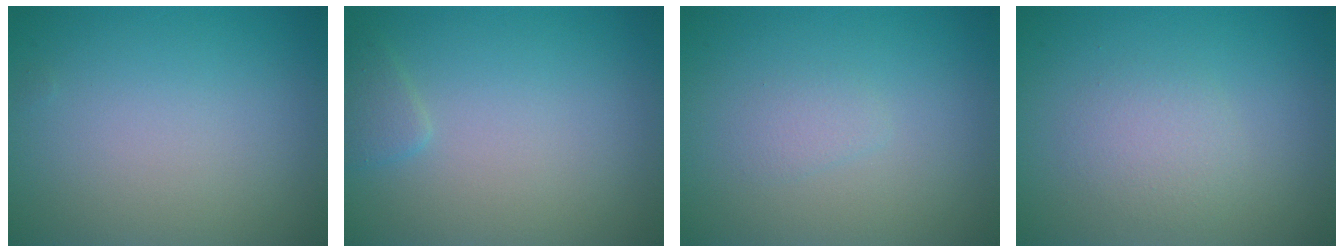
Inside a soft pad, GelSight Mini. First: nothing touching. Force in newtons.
{"total": 1.1, "press": 1.1, "slide": 0.1}
{"total": 0.9, "press": 0.9, "slide": 0.0}
{"total": 2.0, "press": 2.0, "slide": 0.2}